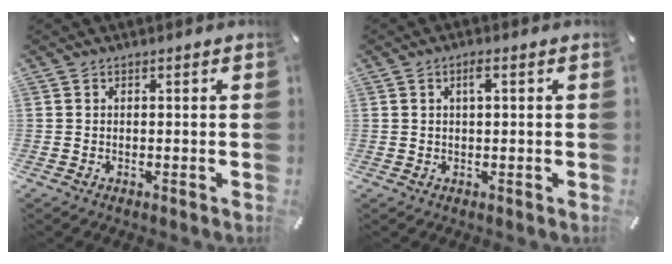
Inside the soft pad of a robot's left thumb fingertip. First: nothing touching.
{"total": 2.5, "force": [0.8, 0.8, 2.2], "torque": [-0.044, 0.006, 0.011]}